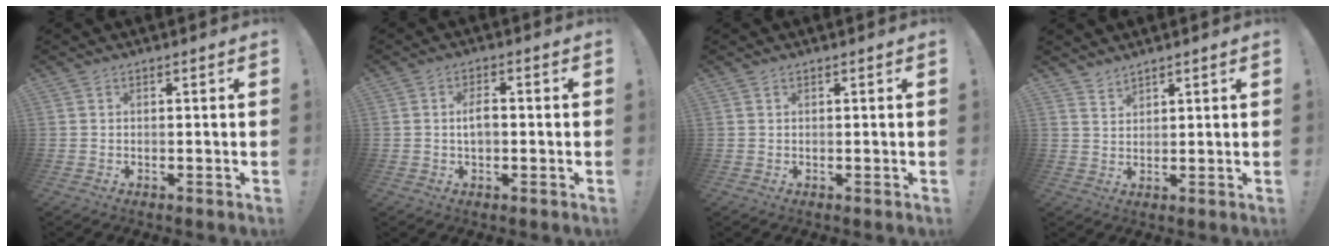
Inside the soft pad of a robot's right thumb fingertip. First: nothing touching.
{"total": 3.9, "force": [-0.2, 1.9, 3.4], "torque": [-0.048, 0.005, -0.008]}
{"total": 0.0}
{"total": 2.5, "force": [2.5, 0.5, 0.1], "torque": [0.003, -0.023, 0.046]}